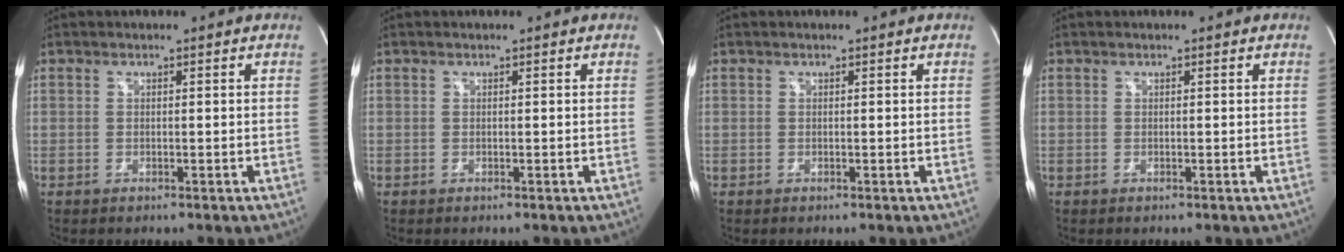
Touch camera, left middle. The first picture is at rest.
{"total": 0.0}
{"total": 0.0}
{"total": 0.0}